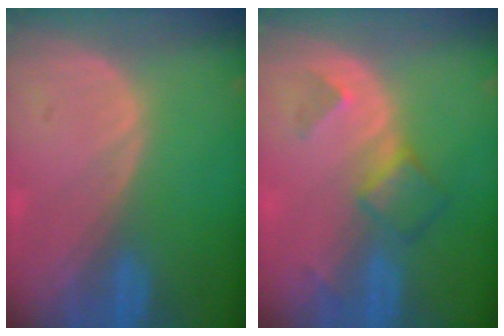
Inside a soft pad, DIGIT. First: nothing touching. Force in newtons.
{"total": 4.8, "press": 4.3, "slide": 2.1}